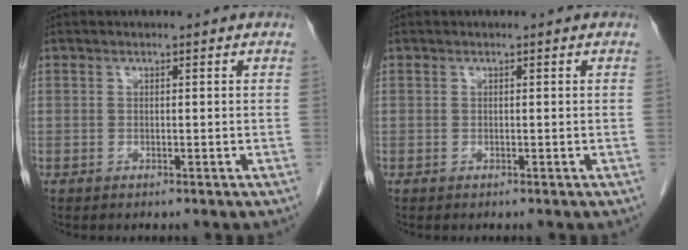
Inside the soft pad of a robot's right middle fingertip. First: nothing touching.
{"total": 0.0}